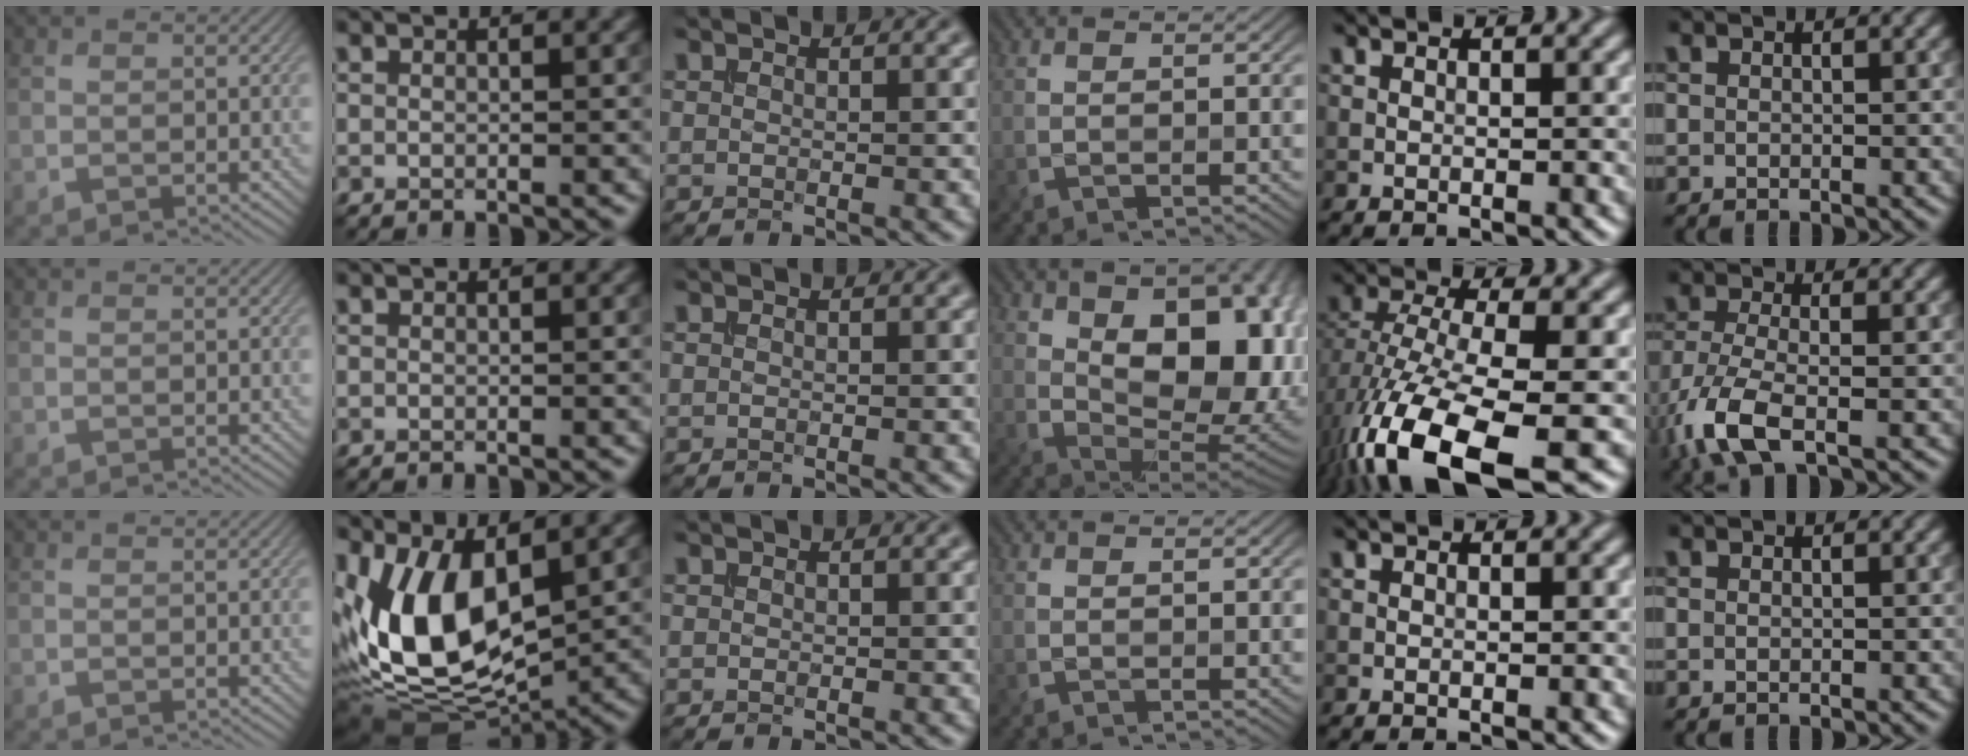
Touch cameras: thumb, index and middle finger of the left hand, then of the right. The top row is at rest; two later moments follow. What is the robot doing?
{"motion": "insert", "object": "drawer"}